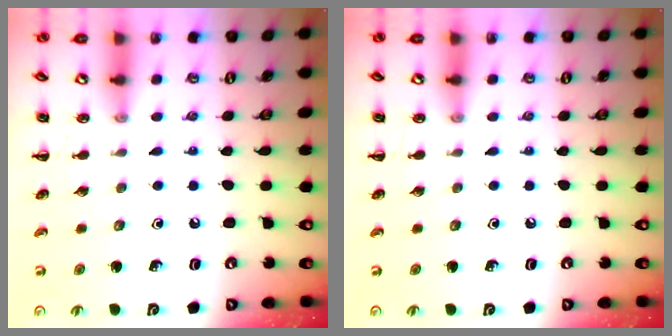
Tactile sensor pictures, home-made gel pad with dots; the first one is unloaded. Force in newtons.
{"total": 0.0}